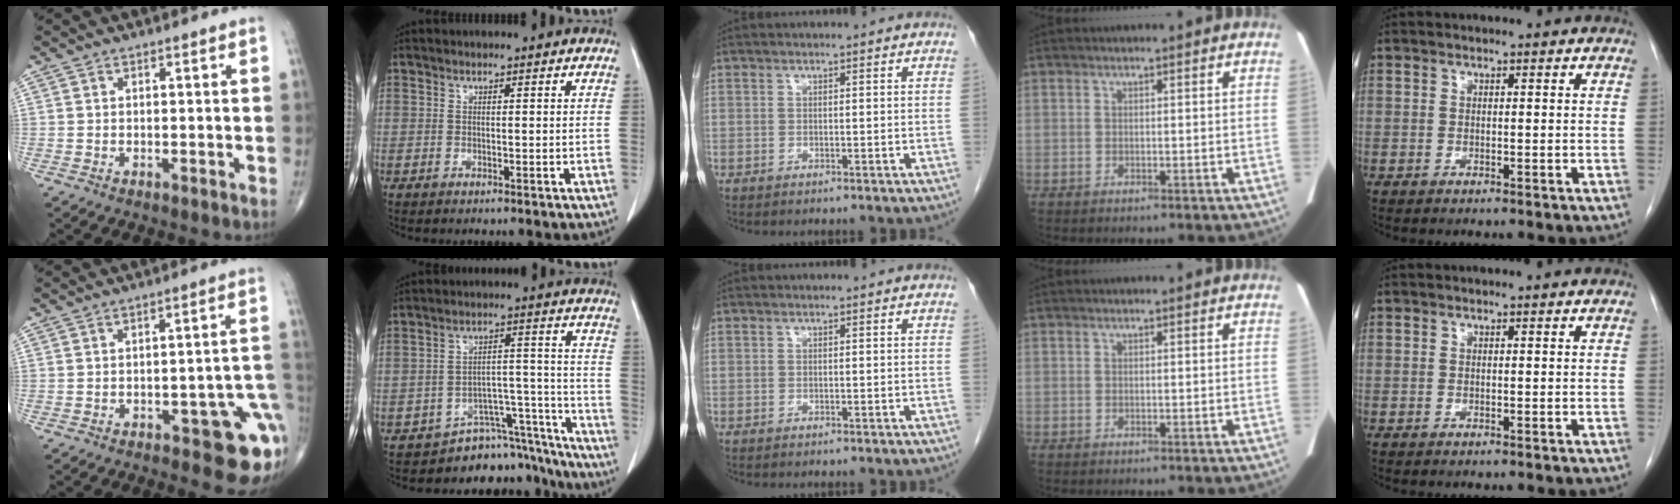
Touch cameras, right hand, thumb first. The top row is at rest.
{"thumb": {"total": 11.3, "force": [-4.4, 3.9, 9.6], "torque": [-0.082, 0.026, -0.046]}, "index": {"total": 10.5, "force": [-9.9, 3.6, -0.5], "torque": [0.042, 0.083, -0.139]}}